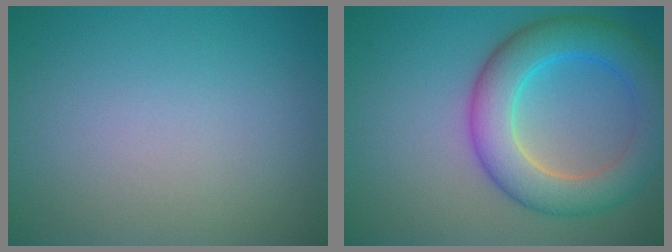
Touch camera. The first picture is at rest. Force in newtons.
{"total": 7.4, "press": 7.4, "slide": 0.3}